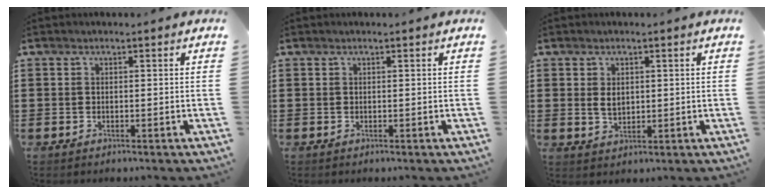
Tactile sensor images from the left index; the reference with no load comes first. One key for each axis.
{"total": 0.0}
{"total": 2.2, "fx": 0.5, "fy": 1.5, "fz": 1.6, "tx": -0.028, "ty": 0.003, "tz": 0.007}